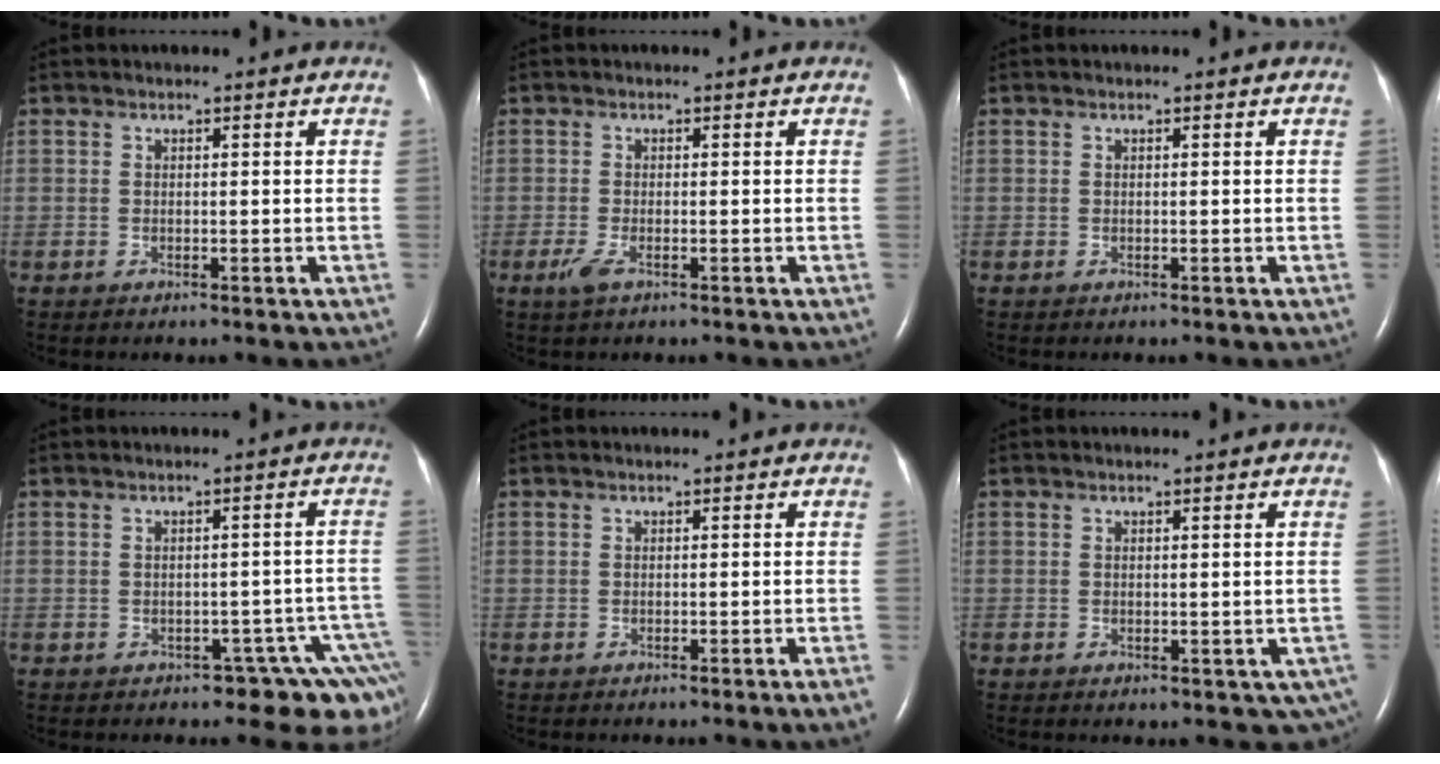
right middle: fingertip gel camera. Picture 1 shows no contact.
{"total": 2.0, "force": [-1.1, 0.5, 1.7], "torque": [-0.046, -0.005, -0.025]}
{"total": 0.0}
{"total": 8.0, "force": [-6.0, 3.5, 3.9], "torque": [-0.017, 0.019, -0.066]}
{"total": 1.2, "force": [-0.8, -0.5, 0.8], "torque": [-0.009, 0.004, -0.011]}
{"total": 4.4, "force": [-1.8, 2.4, 3.2], "torque": [-0.019, -0.007, -0.021]}